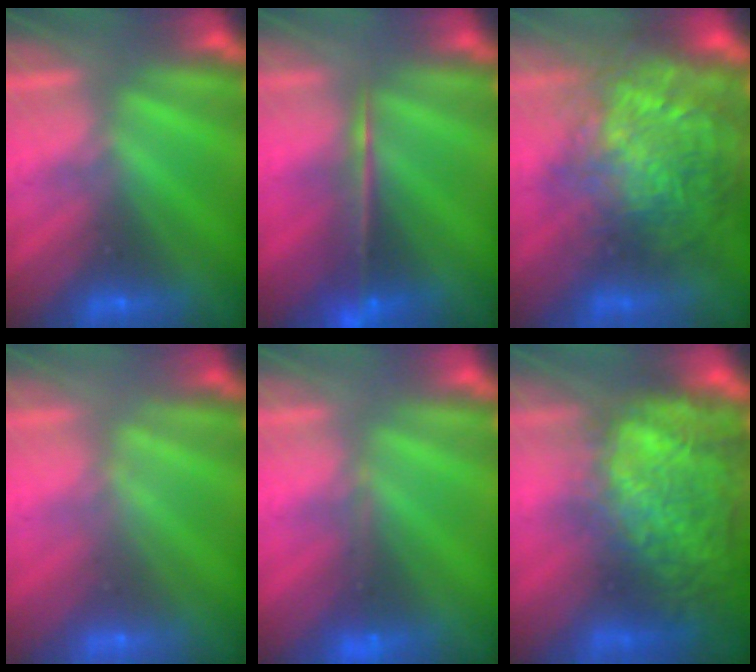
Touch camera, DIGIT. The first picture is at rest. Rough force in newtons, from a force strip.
{"total": 7.4}
{"total": 8.3}
{"total": 1.9}
{"total": 1.7}
{"total": 10.6}